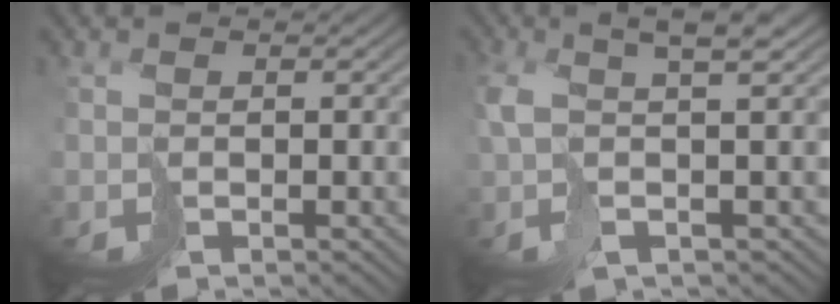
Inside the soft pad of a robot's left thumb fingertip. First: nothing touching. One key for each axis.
{"total": 6.5, "fx": 1.3, "fy": 1.8, "fz": 6.1, "tx": -0.115, "ty": 0.010, "tz": 0.017}